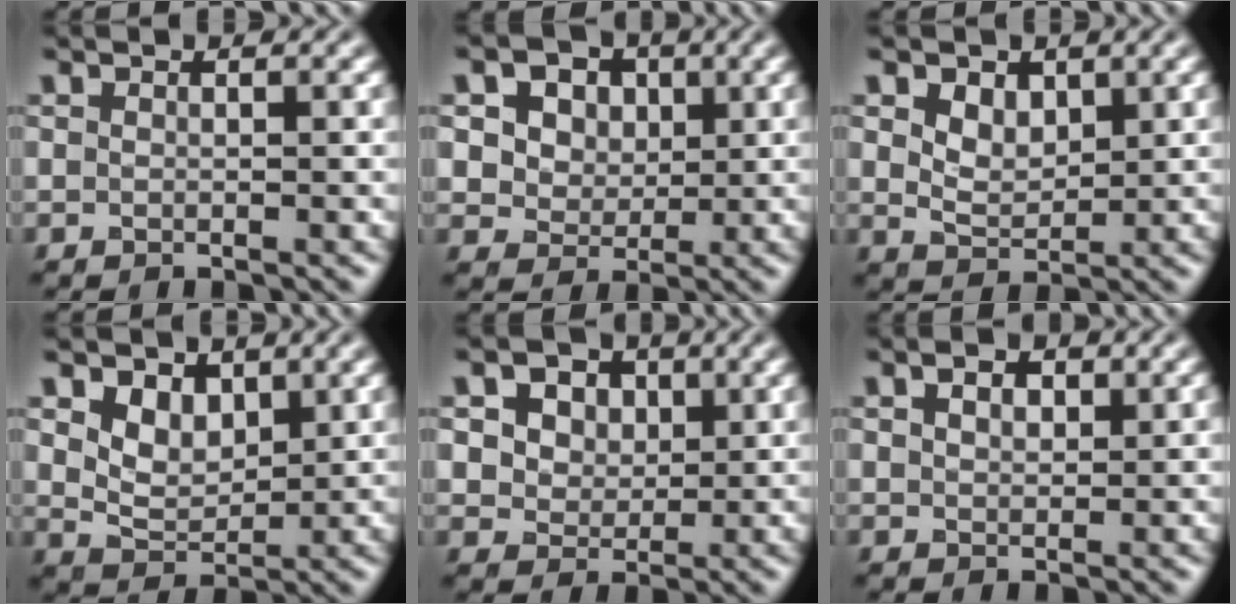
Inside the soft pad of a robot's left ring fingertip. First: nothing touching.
{"total": 8.4, "force": [3.7, 6.2, 4.3], "torque": [-0.078, 0.020, 0.042]}
{"total": 2.9, "force": [1.3, 1.9, 1.7], "torque": [-0.035, 0.000, 0.018]}
{"total": 3.5, "force": [1.6, 2.5, 2.0], "torque": [-0.044, -0.009, 0.021]}
{"total": 7.5, "force": [3.4, 5.5, 3.8], "torque": [-0.075, 0.017, 0.043]}
{"total": 2.2, "force": [1.0, 1.4, 1.4], "torque": [-0.018, 0.001, 0.017]}